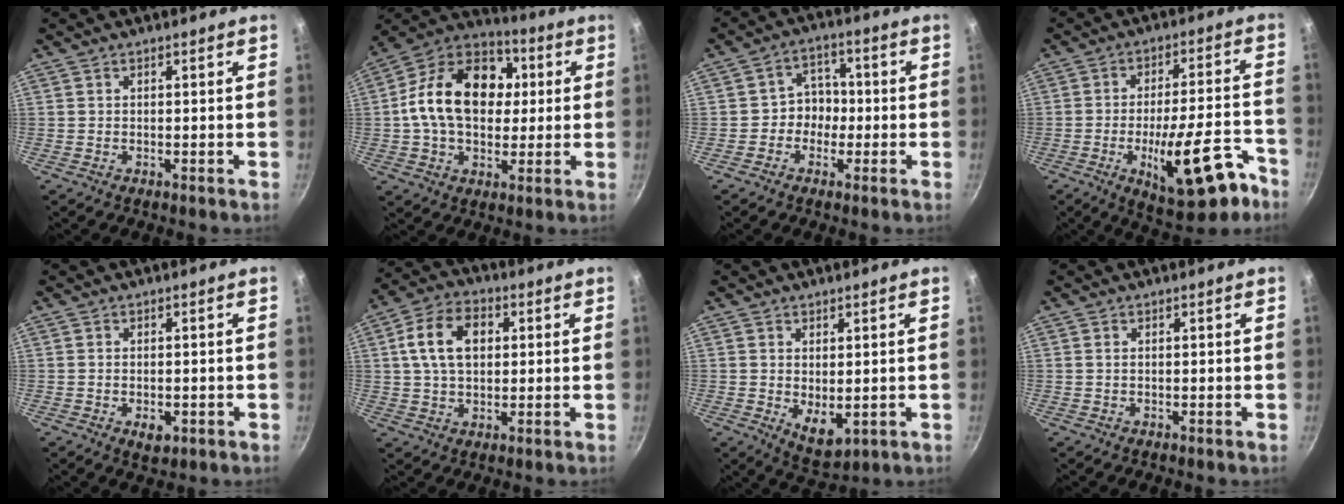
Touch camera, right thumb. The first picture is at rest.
{"total": 20.6, "force": [2.1, 14.8, 14.2], "torque": [-0.208, 0.030, 0.019]}
{"total": 5.8, "force": [-1.2, 5.1, 2.4], "torque": [0.014, 0.023, -0.027]}
{"total": 17.7, "force": [-8.3, 6.3, 14.3], "torque": [-0.180, 0.047, -0.109]}
{"total": 2.9, "force": [-0.7, 1.8, 2.1], "torque": [-0.034, -0.009, -0.008]}
{"total": 10.1, "force": [2.1, 6.8, 7.2], "torque": [-0.112, 0.014, 0.028]}
{"total": 5.9, "force": [0.1, 3.4, 4.8], "torque": [-0.067, -0.018, 0.015]}
{"total": 0.7, "force": [0.2, 0.3, 0.5], "torque": [-0.010, 0.001, 0.003]}